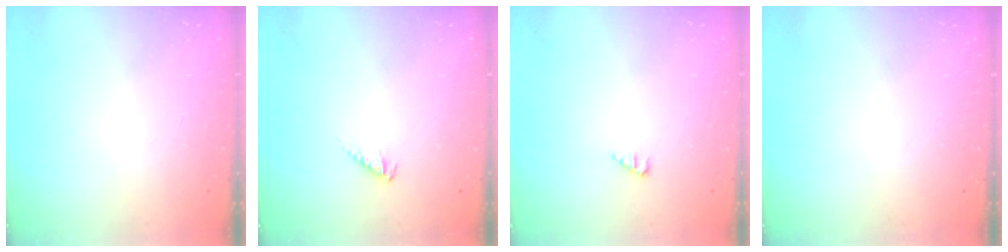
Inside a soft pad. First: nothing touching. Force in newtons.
{"total": 3.0, "press": 2.9, "slide": 0.5}
{"total": 2.4, "press": 2.4, "slide": 0.2}
{"total": 0.0}